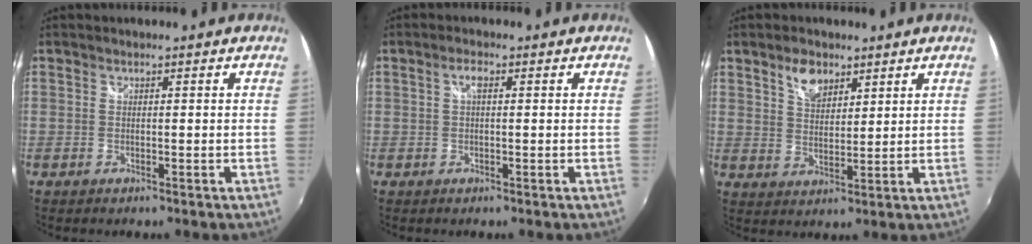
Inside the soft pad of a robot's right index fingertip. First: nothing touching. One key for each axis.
{"total": 1.8, "fx": 0.4, "fy": 0.6, "fz": 1.7, "tx": -0.032, "ty": 0.006, "tz": 0.004}
{"total": 5.6, "fx": 3.6, "fy": 2.9, "fz": 3.1, "tx": -0.049, "ty": 0.006, "tz": 0.066}